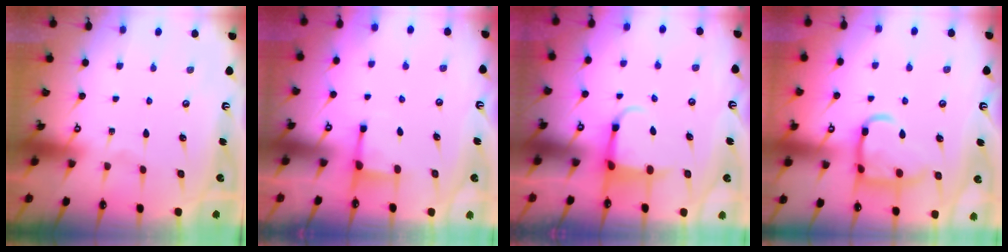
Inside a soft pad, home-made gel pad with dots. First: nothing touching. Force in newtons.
{"total": 2.3, "press": 2.2, "slide": 0.6}
{"total": 3.9, "press": 3.8, "slide": 0.9}
{"total": 13.5, "press": 13.5, "slide": 1.3}